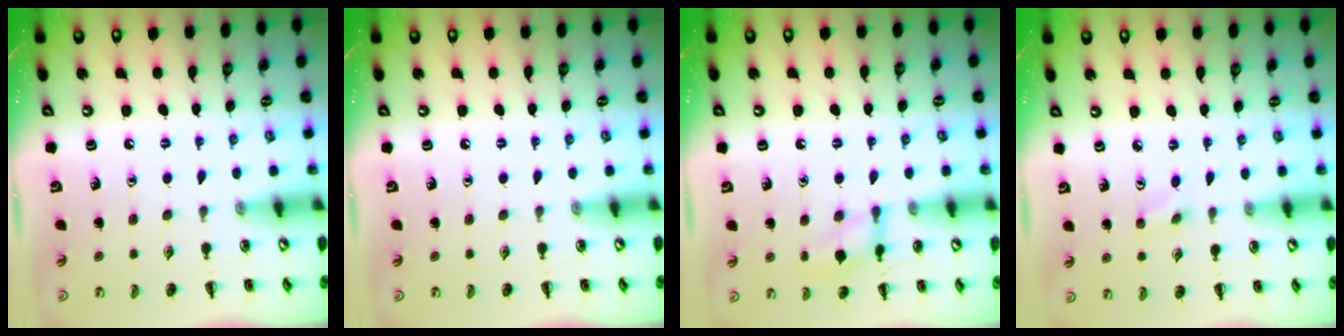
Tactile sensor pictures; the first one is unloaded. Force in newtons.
{"total": 0.0}
{"total": 9.0, "press": 9.0, "slide": 0.5}
{"total": 2.3, "press": 2.2, "slide": 0.8}